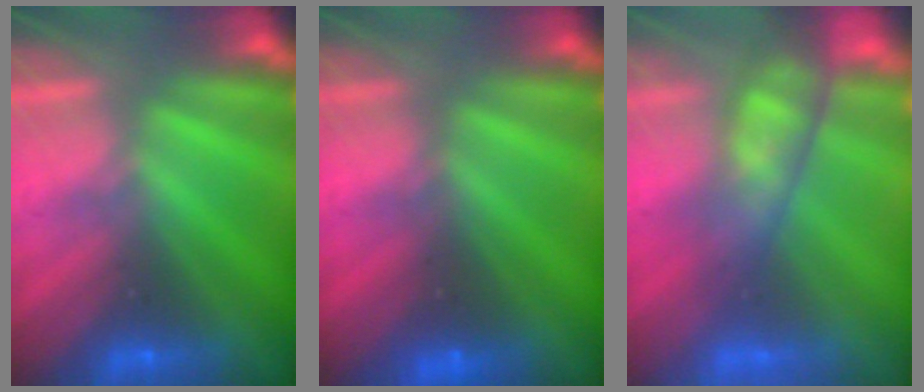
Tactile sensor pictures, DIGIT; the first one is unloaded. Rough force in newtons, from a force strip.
{"total": 2.4}
{"total": 4.4}